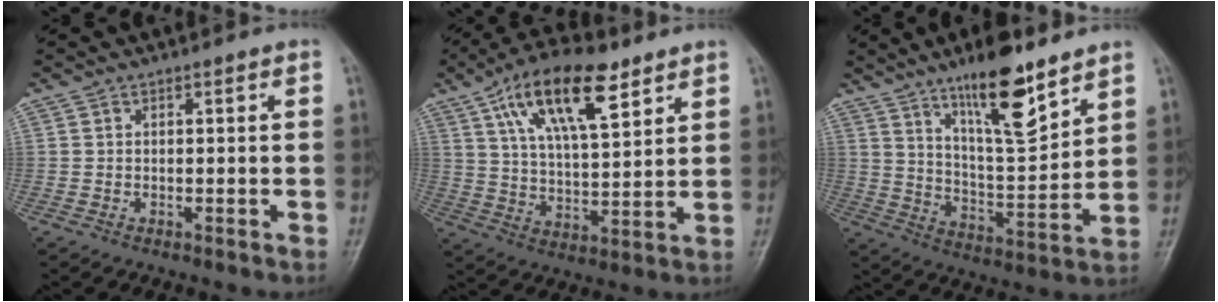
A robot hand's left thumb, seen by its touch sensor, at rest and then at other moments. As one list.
[{"total": 16.8, "force": [8.8, 6.7, 12.6], "torque": [-0.191, -0.022, 0.156]}, {"total": 15.0, "force": [10.1, 3.9, 10.4], "torque": [-0.151, -0.064, 0.179]}]